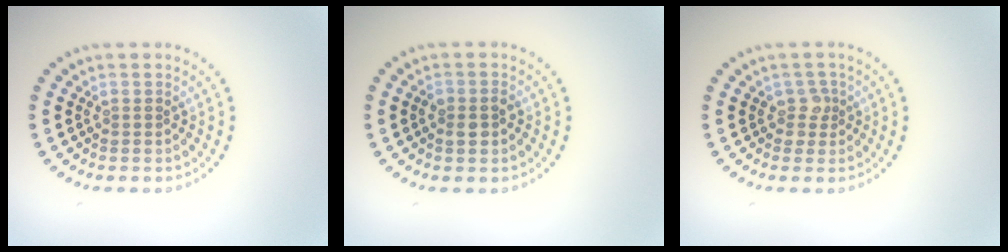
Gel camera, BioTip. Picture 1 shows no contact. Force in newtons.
{"total": 1.5, "press": 1.5, "slide": 0.3}
{"total": 1.5, "press": 1.2, "slide": 0.9}